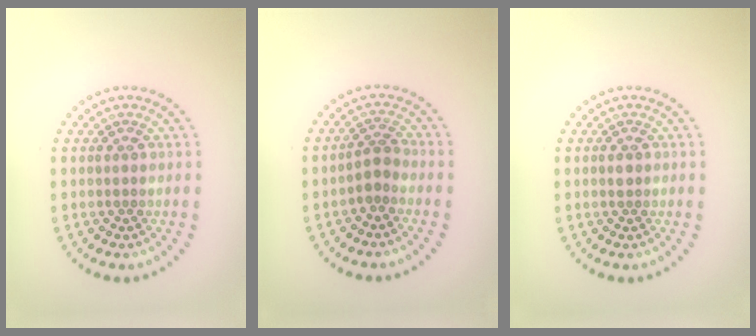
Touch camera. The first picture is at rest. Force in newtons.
{"total": 1.6, "press": 1.3, "slide": 1.0}
{"total": 0.8, "press": 0.7, "slide": 0.3}